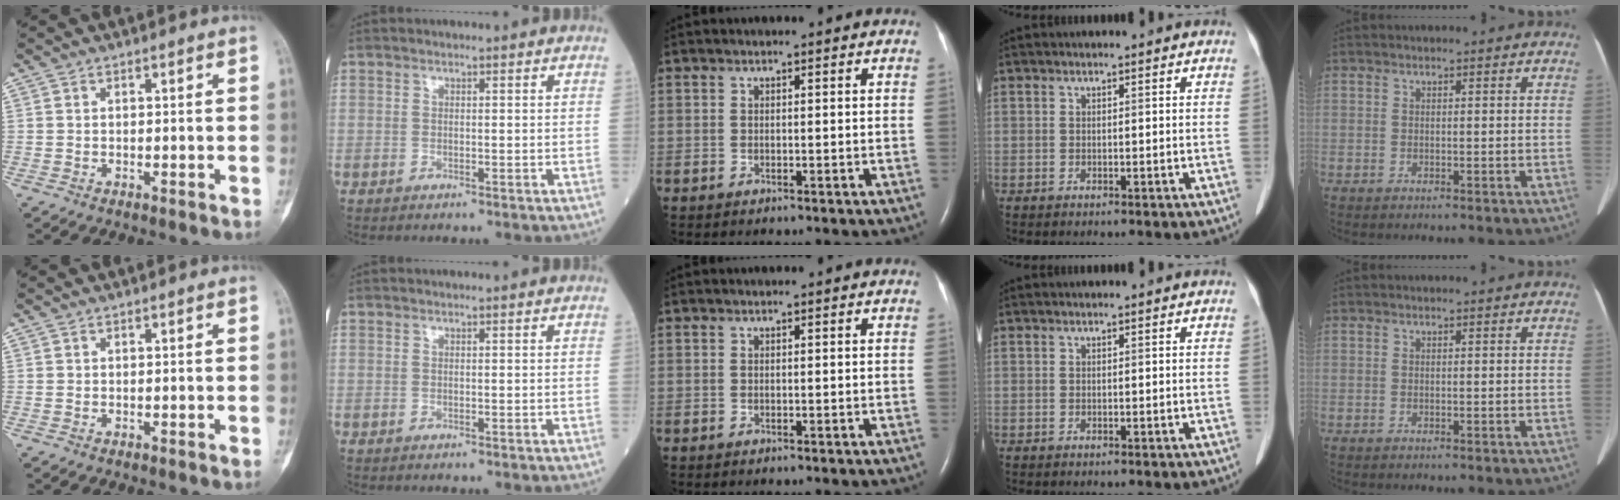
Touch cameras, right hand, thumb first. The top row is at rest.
{}